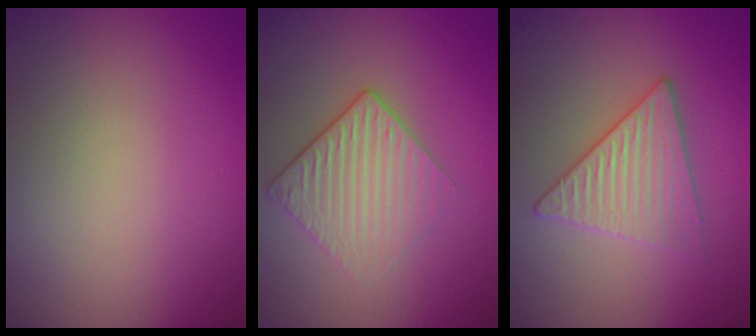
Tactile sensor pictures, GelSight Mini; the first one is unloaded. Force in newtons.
{"total": 3.1, "press": 2.8, "slide": 1.4}
{"total": 3.5, "press": 3.4, "slide": 0.3}